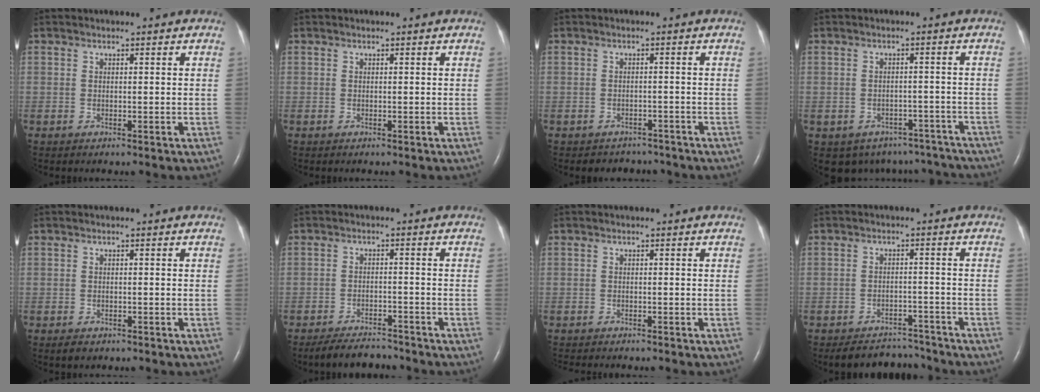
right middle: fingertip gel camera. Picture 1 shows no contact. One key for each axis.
{"total": 0.0}
{"total": 3.8, "fx": -3.4, "fy": 1.8, "fz": -0.1, "tx": -0.006, "ty": 0.010, "tz": -0.043}
{"total": 10.8, "fx": -8.9, "fy": 5.8, "fz": 1.7, "tx": -0.020, "ty": 0.019, "tz": -0.091}
{"total": 1.4, "fx": -1.0, "fy": 0.7, "fz": 0.7, "tx": -0.018, "ty": -0.001, "tz": -0.011}
{"total": 5.6, "fx": -5.2, "fy": 1.2, "fz": 1.4, "tx": -0.029, "ty": -0.015, "tz": -0.087}
{"total": 3.1, "fx": -2.9, "fy": 0.2, "fz": 1.3, "tx": -0.020, "ty": -0.005, "tz": -0.038}
{"total": 6.2, "fx": -6.0, "fy": 1.5, "fz": 0.0, "tx": 0.002, "ty": 0.008, "tz": -0.089}